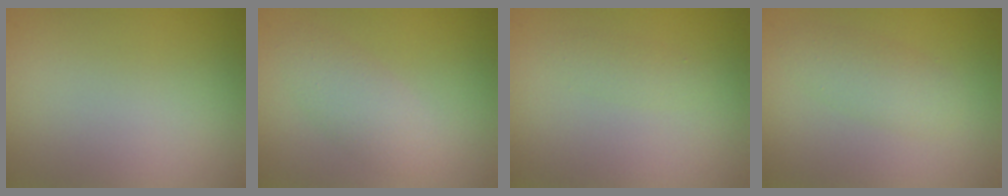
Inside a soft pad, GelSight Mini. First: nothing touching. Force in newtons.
{"total": 2.8, "press": 2.8, "slide": 0.2}
{"total": 1.1, "press": 1.1, "slide": 0.1}
{"total": 2.6, "press": 2.6, "slide": 0.1}